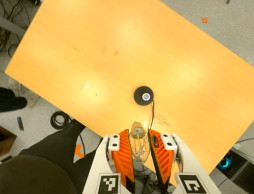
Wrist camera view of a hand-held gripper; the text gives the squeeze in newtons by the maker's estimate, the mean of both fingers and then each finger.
{"total": 13.1, "left": 13.5, "right": 12.7}